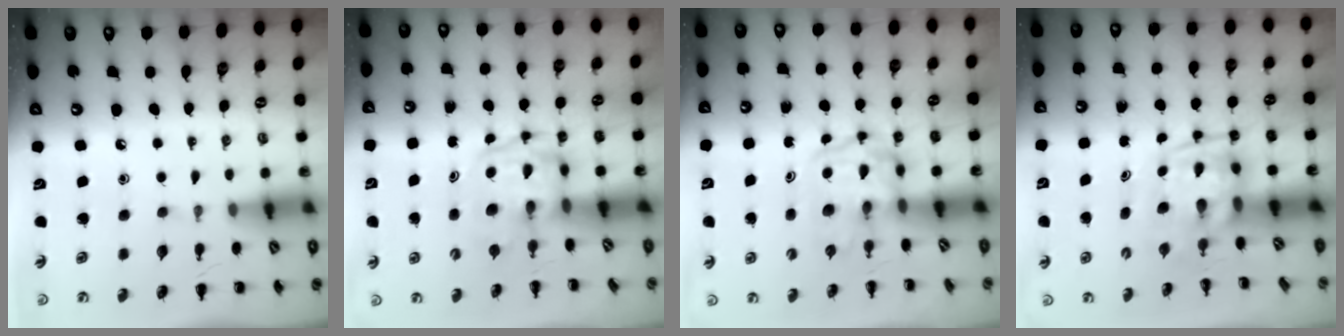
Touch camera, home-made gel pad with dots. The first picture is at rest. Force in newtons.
{"total": 3.9, "press": 3.8, "slide": 0.6}
{"total": 3.8, "press": 3.7, "slide": 0.5}
{"total": 3.5, "press": 3.4, "slide": 0.9}